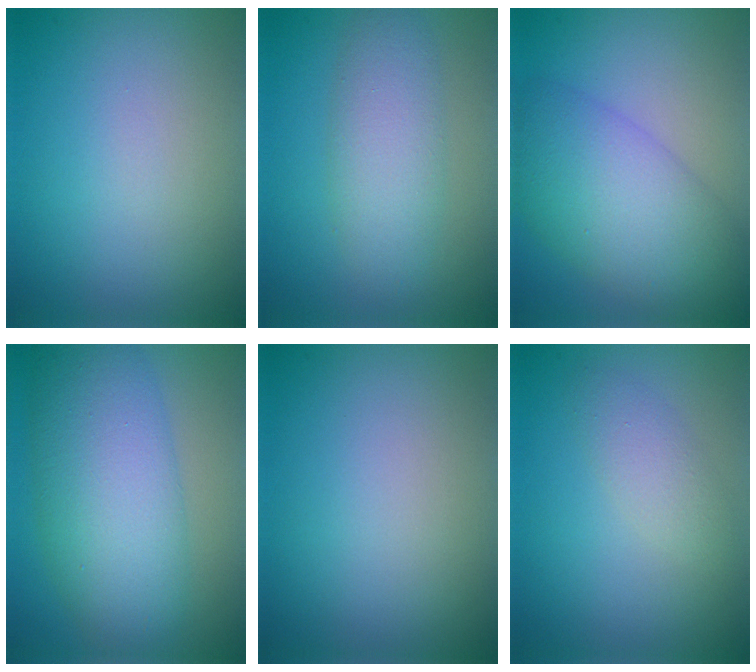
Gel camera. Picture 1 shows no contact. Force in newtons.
{"total": 4.2, "press": 4.2, "slide": 0.2}
{"total": 8.0, "press": 8.0, "slide": 0.2}
{"total": 9.1, "press": 9.1, "slide": 0.2}
{"total": 0.0}
{"total": 2.2, "press": 2.2, "slide": 0.2}